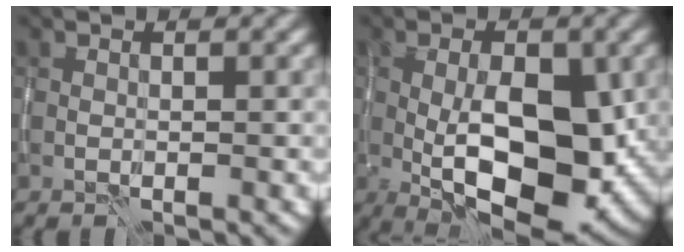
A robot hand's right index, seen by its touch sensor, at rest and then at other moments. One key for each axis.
{"total": 11.9, "fx": -2.1, "fy": 5.1, "fz": 10.5, "tx": -0.154, "ty": 0.000, "tz": -0.034}